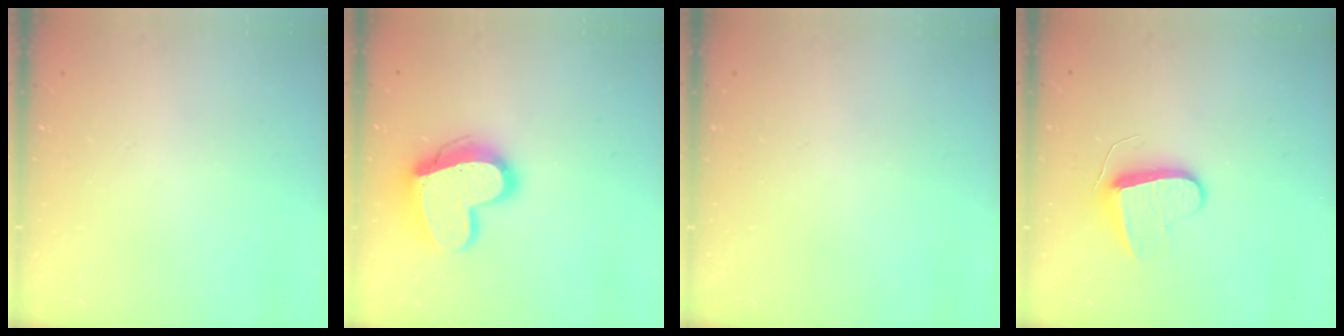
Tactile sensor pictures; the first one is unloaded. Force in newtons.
{"total": 16.7, "press": 16.7, "slide": 1.1}
{"total": 0.0}
{"total": 8.8, "press": 8.8, "slide": 0.2}